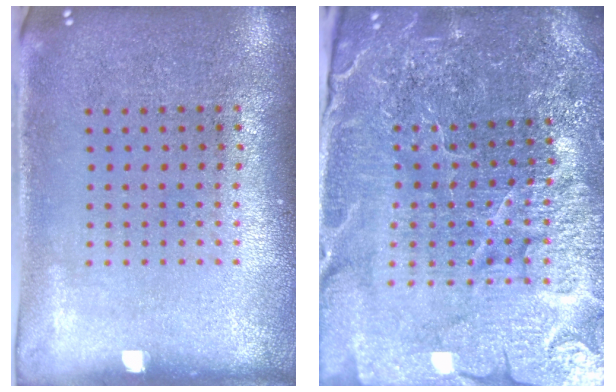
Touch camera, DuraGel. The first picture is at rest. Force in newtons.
{"total": 6.0, "press": 5.3, "slide": 2.6}